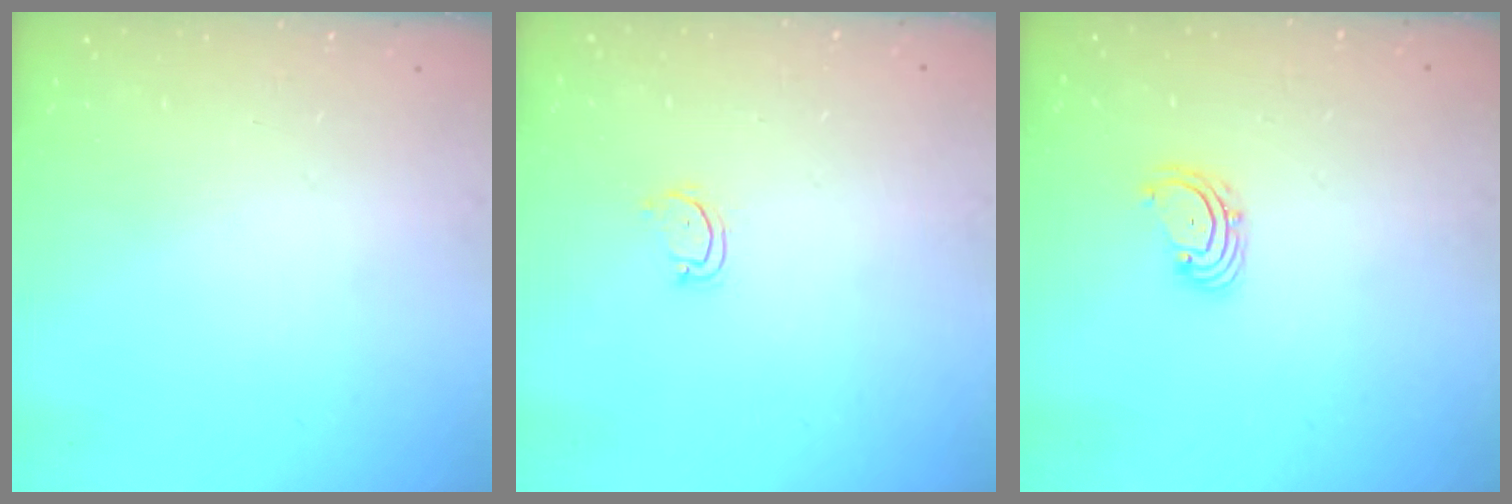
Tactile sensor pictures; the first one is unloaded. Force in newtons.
{"total": 2.9, "press": 2.9, "slide": 0.3}
{"total": 2.7, "press": 2.7, "slide": 0.6}